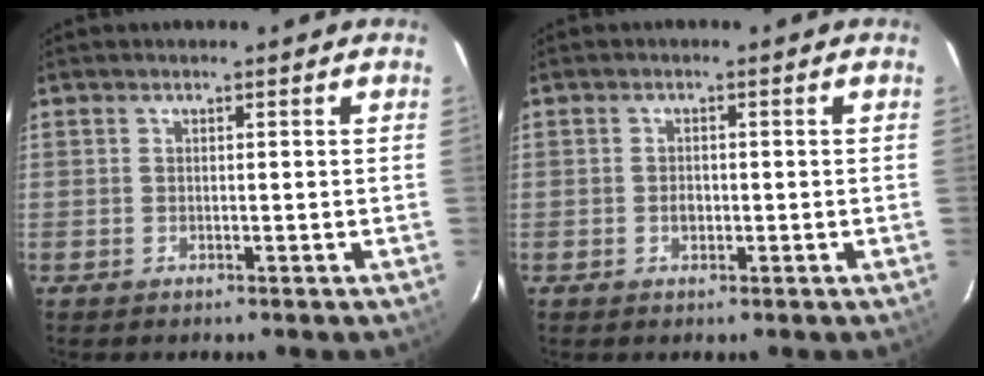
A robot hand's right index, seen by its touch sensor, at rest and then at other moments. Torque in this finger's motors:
{"motor_torque": [0.46, -0.07, 0.02, 0.00]}